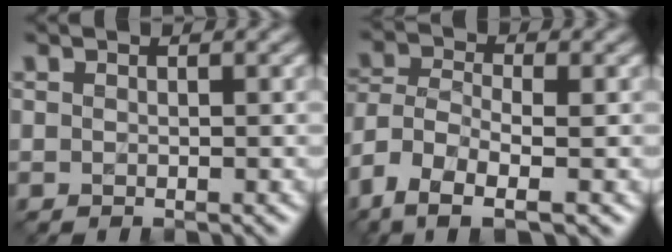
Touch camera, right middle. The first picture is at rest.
{"total": 6.4, "force": [-4.0, 2.3, 4.5], "torque": [-0.092, -0.004, -0.085]}